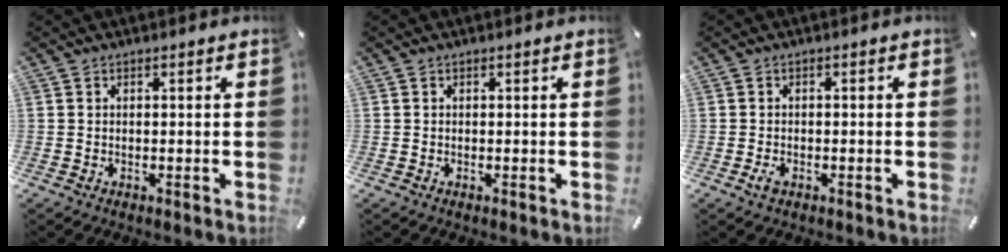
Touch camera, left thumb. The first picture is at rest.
{"total": 0.0}
{"total": 2.1, "force": [-1.0, 1.1, 1.5], "torque": [-0.041, -0.001, -0.023]}